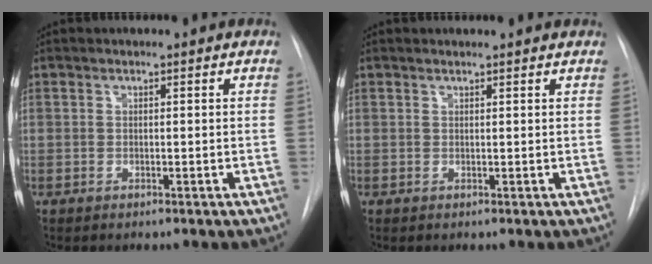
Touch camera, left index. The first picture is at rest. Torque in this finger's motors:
{"motor_torque": [0.60, -0.96, 0.01, 0.00]}